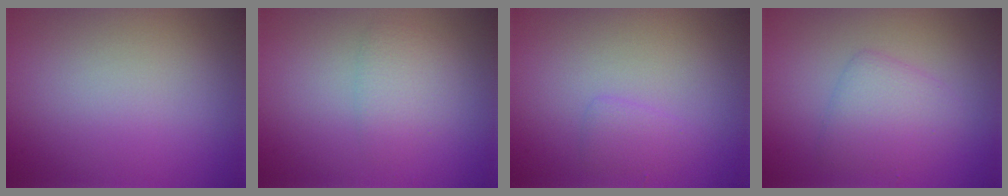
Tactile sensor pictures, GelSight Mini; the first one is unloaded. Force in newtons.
{"total": 2.1, "press": 2.1, "slide": 0.1}
{"total": 1.2, "press": 1.2, "slide": 0.1}
{"total": 2.9, "press": 2.9, "slide": 0.1}